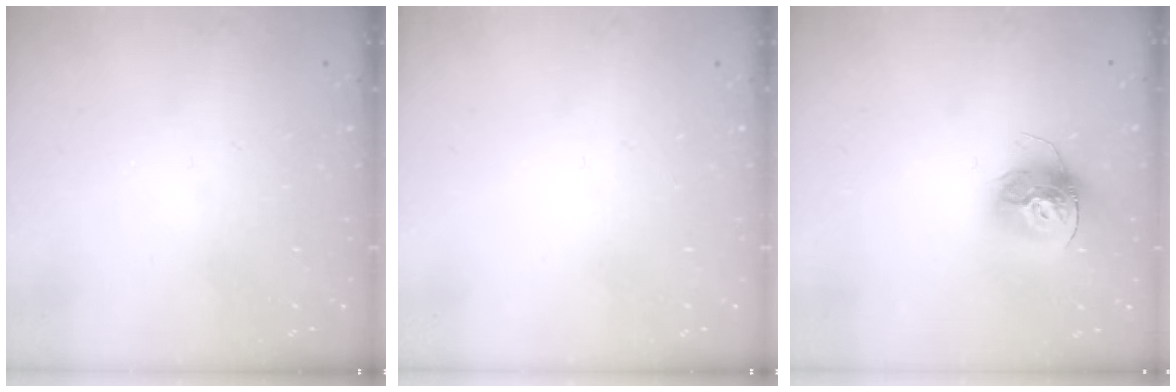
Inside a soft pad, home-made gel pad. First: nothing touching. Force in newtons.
{"total": 0.0}
{"total": 15.2, "press": 15.2, "slide": 1.4}